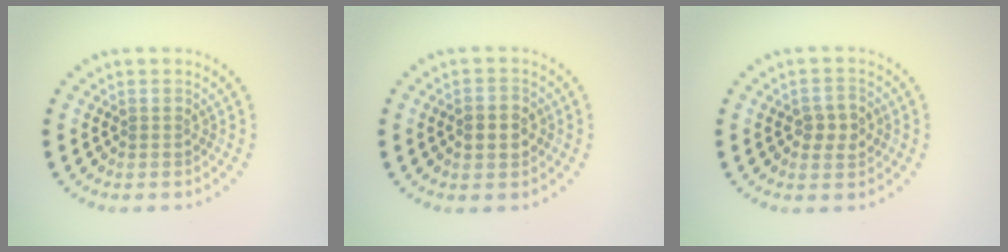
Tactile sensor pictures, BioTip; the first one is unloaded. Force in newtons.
{"total": 2.3, "press": 2.3, "slide": 0.2}
{"total": 2.2, "press": 2.2, "slide": 0.3}